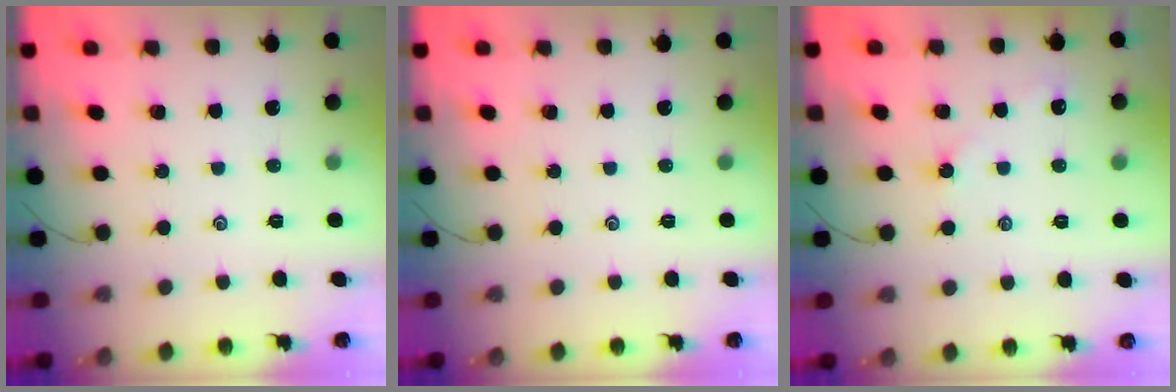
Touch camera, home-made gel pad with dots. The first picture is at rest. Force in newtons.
{"total": 0.0}
{"total": 2.3, "press": 2.3, "slide": 0.5}